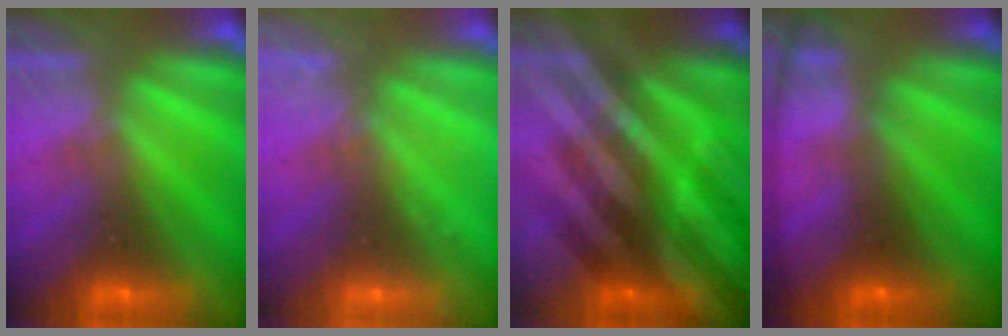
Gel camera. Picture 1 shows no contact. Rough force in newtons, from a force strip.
{"total": 2.3}
{"total": 8.5}
{"total": 11.5}